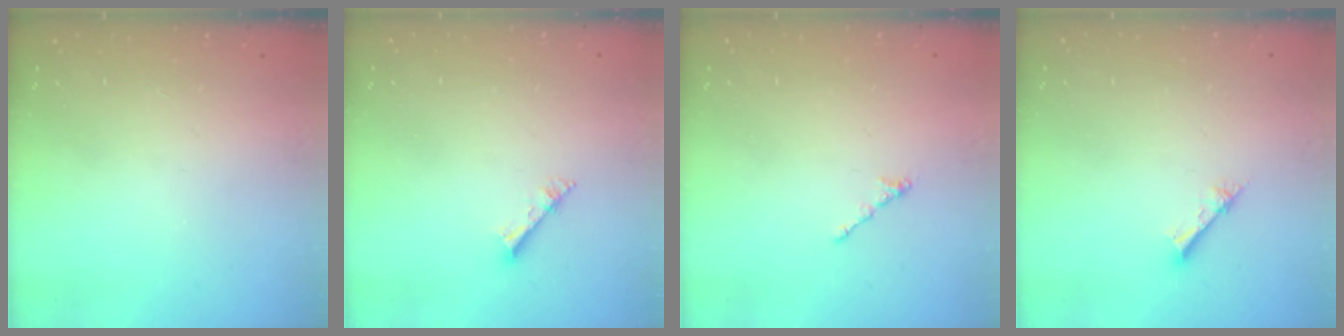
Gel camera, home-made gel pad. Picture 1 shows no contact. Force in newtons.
{"total": 2.7, "press": 2.7, "slide": 0.3}
{"total": 0.5, "press": 0.4, "slide": 0.3}
{"total": 1.5, "press": 1.5, "slide": 0.1}